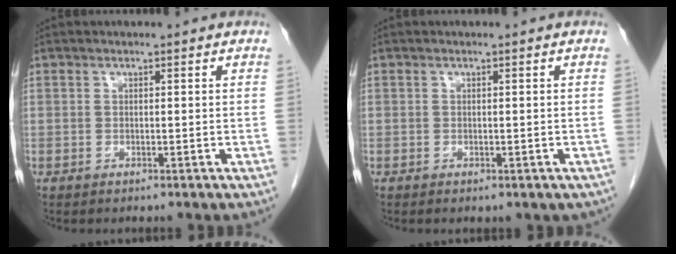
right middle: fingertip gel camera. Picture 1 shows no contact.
{"total": 1.6, "force": [-1.0, 1.0, 0.8], "torque": [-0.005, -0.002, -0.006]}